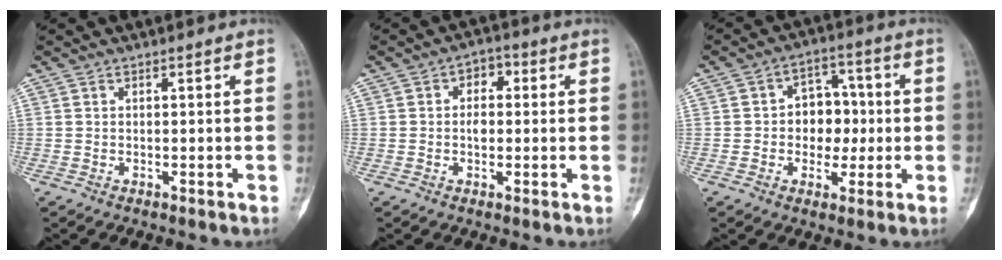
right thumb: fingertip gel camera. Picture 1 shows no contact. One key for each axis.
{"total": 4.5, "fx": 0.3, "fy": 3.3, "fz": 3.1, "tx": -0.035, "ty": 0.015, "tz": -0.006}
{"total": 9.0, "fx": -0.2, "fy": 6.9, "fz": 5.7, "tx": -0.031, "ty": 0.020, "tz": -0.007}